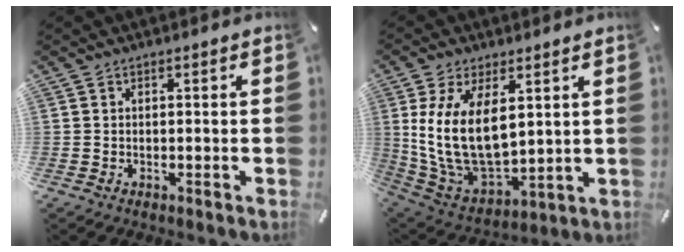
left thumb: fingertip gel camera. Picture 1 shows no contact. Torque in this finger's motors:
{"motor_torque": [2.51, 2.50, 1.98, -0.79, 0.35]}